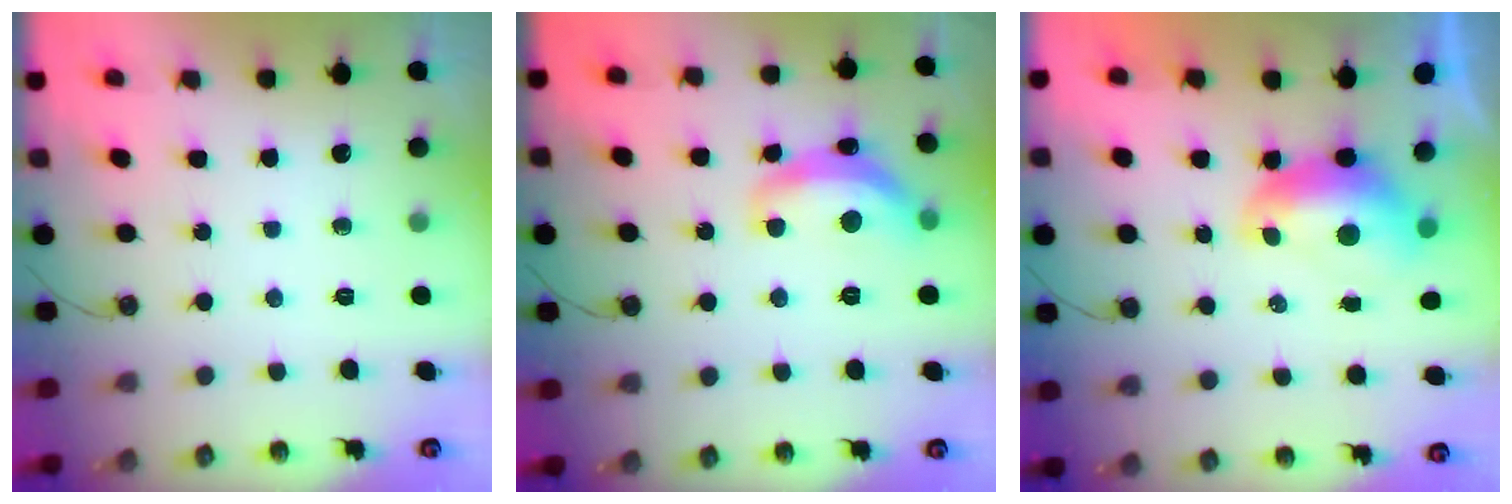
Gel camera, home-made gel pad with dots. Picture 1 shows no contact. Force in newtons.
{"total": 8.1, "press": 8.1, "slide": 0.6}
{"total": 1.9, "press": 1.8, "slide": 0.6}